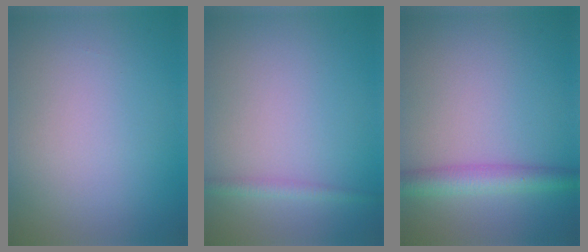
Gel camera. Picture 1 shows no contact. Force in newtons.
{"total": 1.2, "press": 1.2, "slide": 0.1}
{"total": 3.6, "press": 3.6, "slide": 0.1}